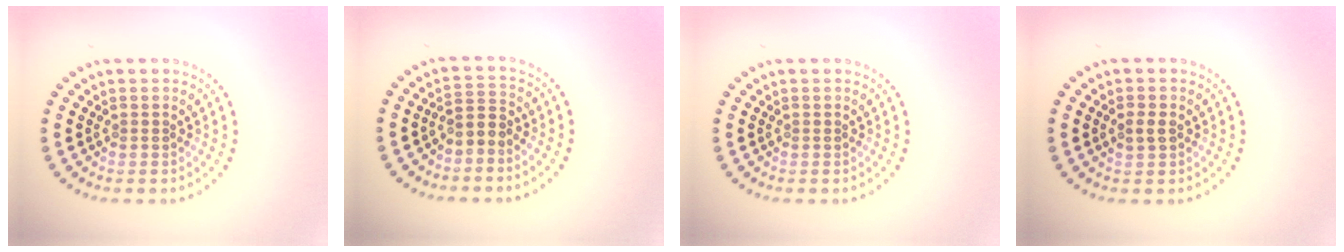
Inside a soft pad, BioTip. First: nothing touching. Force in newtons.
{"total": 2.0, "press": 1.4, "slide": 1.4}
{"total": 0.0}
{"total": 1.3, "press": 1.3, "slide": 0.2}